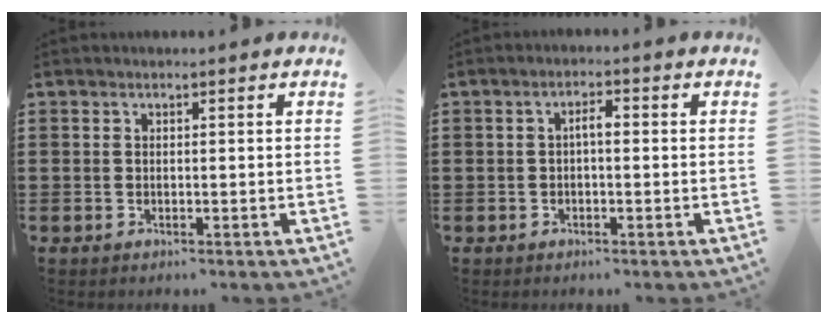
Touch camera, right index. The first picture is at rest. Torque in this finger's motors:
{"motor_torque": [0.53, -0.28, 0.06, 0.07]}